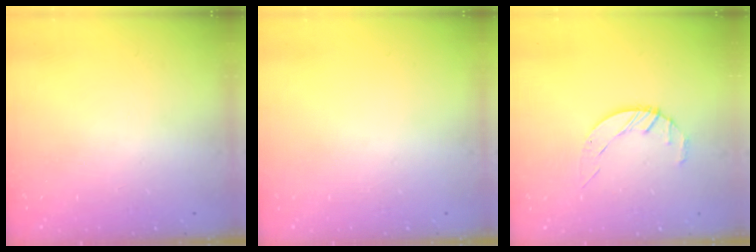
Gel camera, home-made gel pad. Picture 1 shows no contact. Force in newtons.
{"total": 0.0}
{"total": 3.4, "press": 3.3, "slide": 0.5}